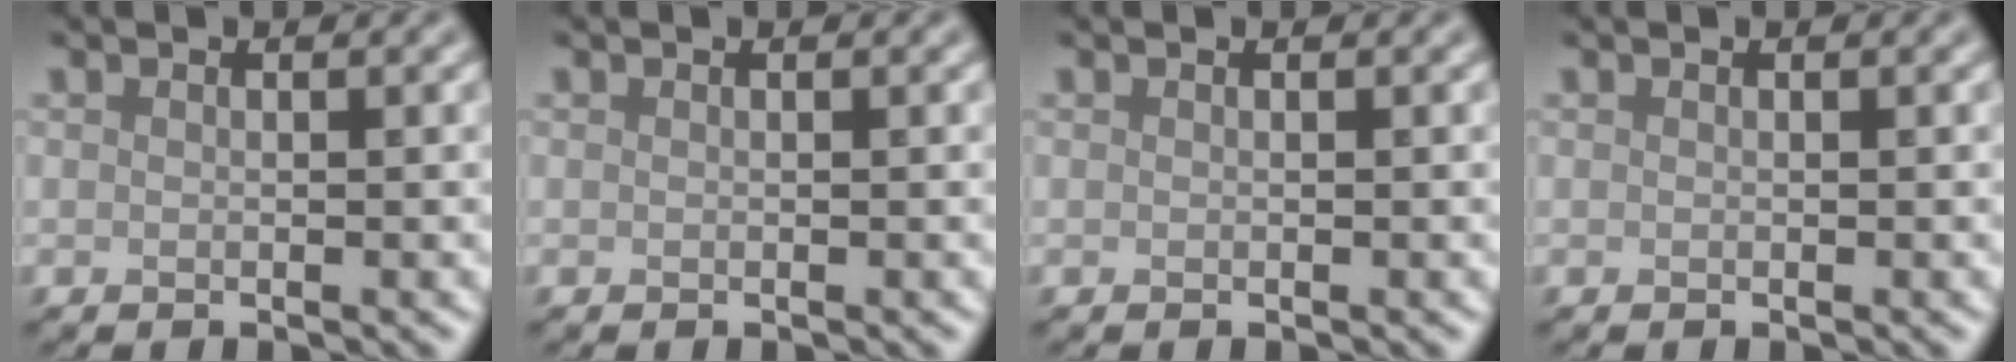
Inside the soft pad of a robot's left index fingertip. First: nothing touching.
{"total": 0.0}
{"total": 0.0}
{"total": 0.0}